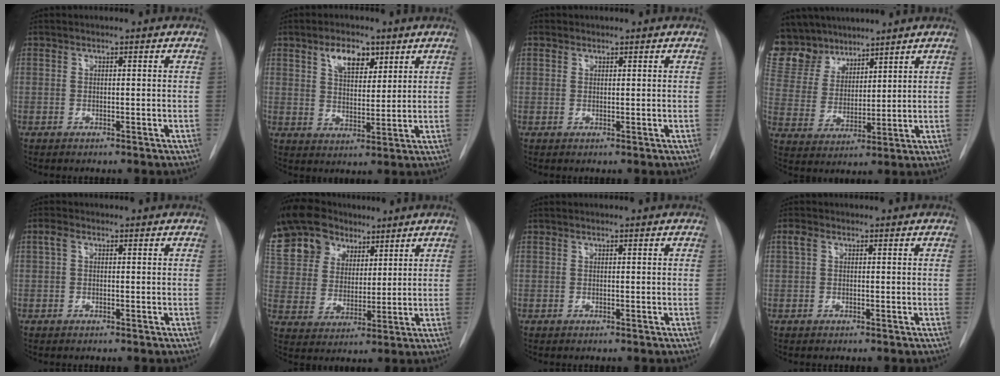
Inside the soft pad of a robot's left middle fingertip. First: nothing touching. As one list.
[{"total": 6.2, "force": [3.5, 3.0, 4.1], "torque": [-0.074, 0.005, 0.064]}, {"total": 1.2, "force": [0.7, 0.9, 0.1], "torque": [0.005, 0.003, 0.007]}, {"total": 13.7, "force": [11.7, 6.8, 2.2], "torque": [-0.060, 0.025, 0.236]}, {"total": 1.5, "force": [0.4, 0.9, 1.2], "torque": [-0.027, 0.013, 0.007]}, {"total": 18.0, "force": [12.7, 11.3, 5.8], "torque": [-0.153, 0.056, 0.241]}, {"total": 0.0}, {"total": 1.5, "force": [0.5, 0.9, 1.1], "torque": [-0.029, 0.016, 0.012]}]